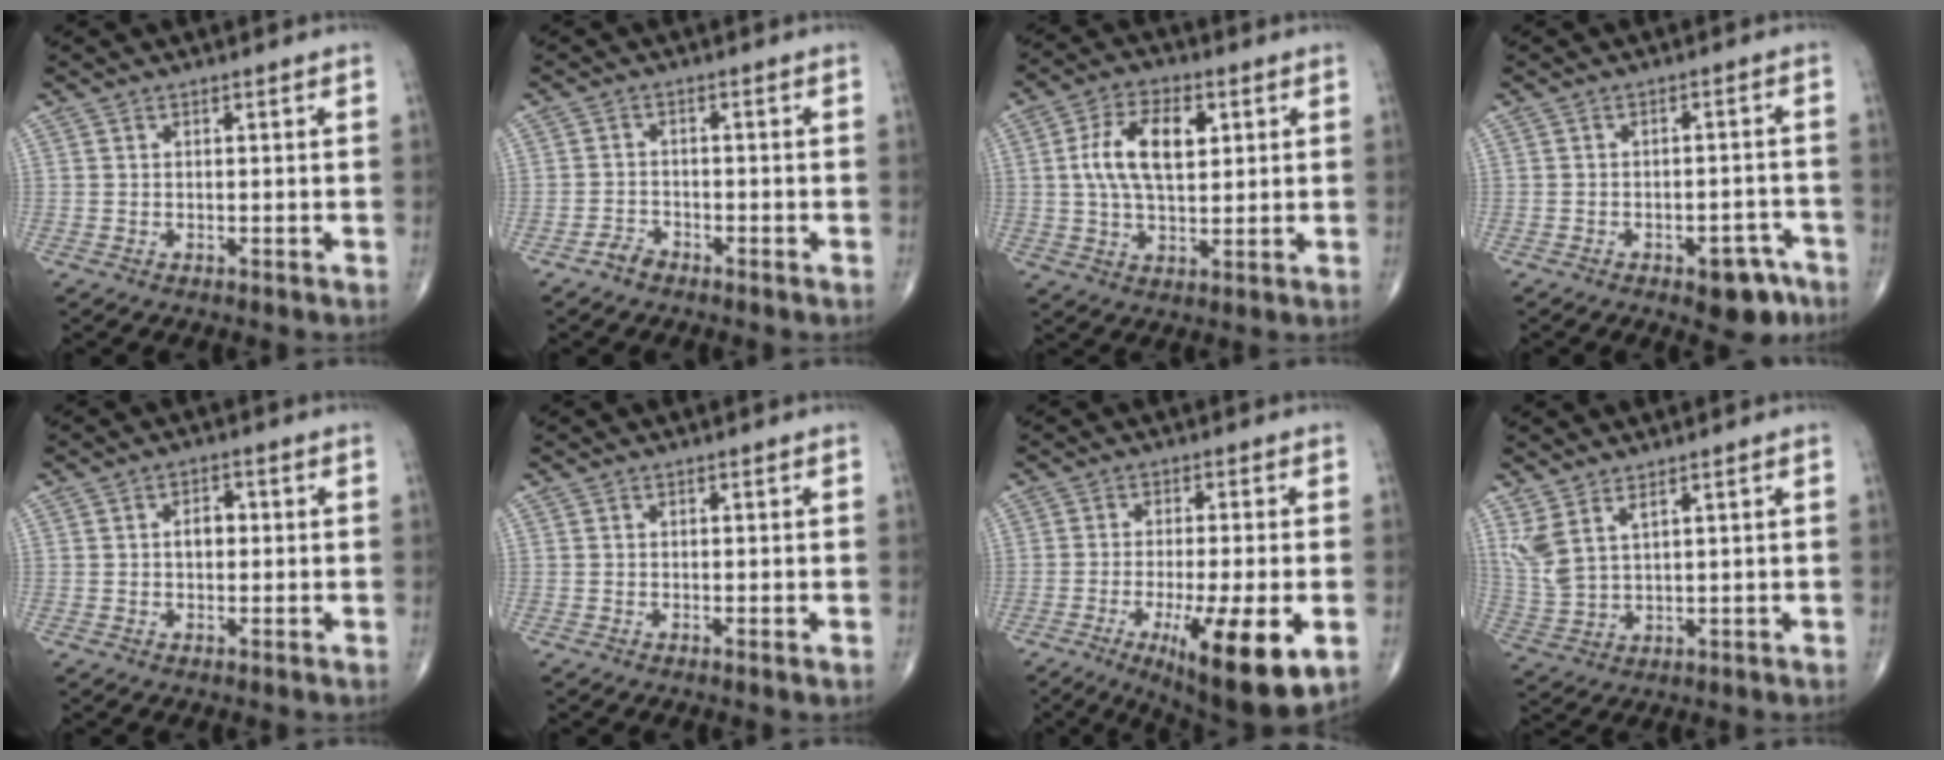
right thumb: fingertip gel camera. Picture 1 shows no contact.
{"total": 2.1, "force": [-1.8, 1.0, 0.5], "torque": [-0.007, 0.006, -0.036]}
{"total": 11.6, "force": [2.5, 6.3, 9.5], "torque": [-0.164, 0.003, 0.043]}
{"total": 6.9, "force": [-4.1, 3.3, 4.3], "torque": [-0.033, 0.034, -0.048]}
{"total": 3.2, "force": [0.1, 2.2, 2.3], "torque": [-0.029, 0.010, -0.002]}
{"total": 0.6, "force": [-0.2, 0.0, 0.5], "torque": [-0.014, -0.002, -0.005]}
{"total": 16.1, "force": [-5.6, 3.7, 14.6], "torque": [-0.208, -0.014, -0.076]}
{"total": 6.4, "force": [3.7, 2.5, 4.6], "torque": [-0.106, -0.017, 0.086]}